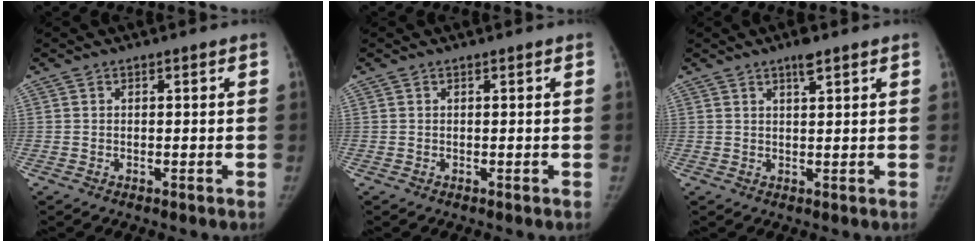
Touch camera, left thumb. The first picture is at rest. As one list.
[{"total": 0.0}, {"total": 2.8, "force": [1.9, 0.6, 1.9], "torque": [-0.029, -0.007, 0.031]}]